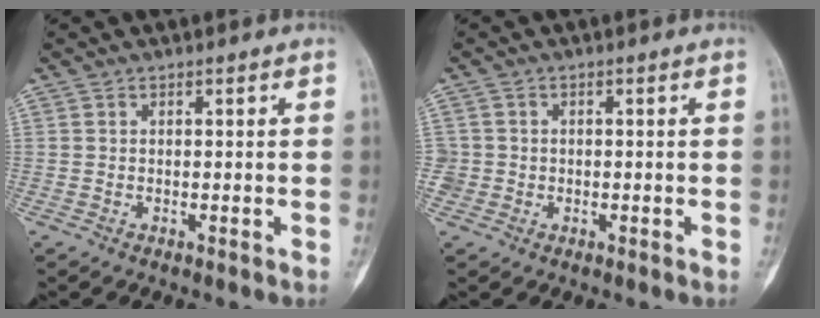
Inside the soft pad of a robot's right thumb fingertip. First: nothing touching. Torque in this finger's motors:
{"motor_torque": [-0.13, -0.02, -0.24, 0.23, -0.06]}